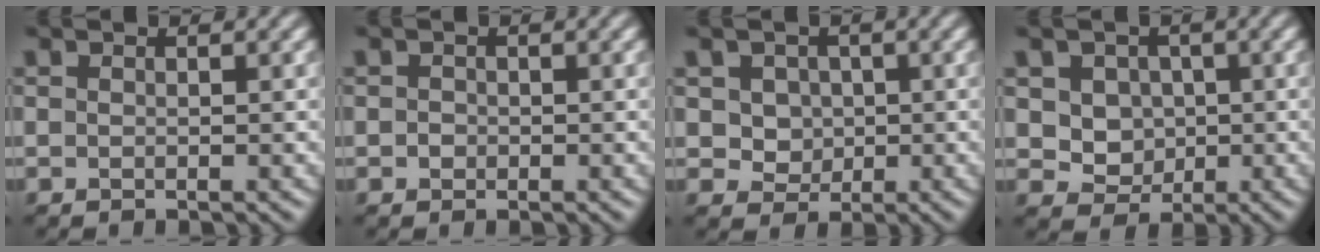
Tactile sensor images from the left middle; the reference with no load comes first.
{"total": 0.7, "force": [-0.1, 0.7, 0.2], "torque": [0.000, -0.003, -0.005]}
{"total": 3.8, "force": [1.1, 3.2, 1.7], "torque": [-0.033, 0.004, 0.024]}
{"total": 4.5, "force": [1.0, 3.9, 2.0], "torque": [-0.037, -0.002, 0.024]}